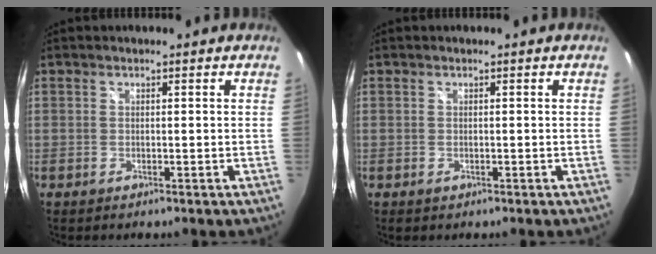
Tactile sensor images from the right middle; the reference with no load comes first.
{"total": 0.6, "force": [-0.3, 0.4, 0.2], "torque": [-0.003, -0.004, -0.005]}